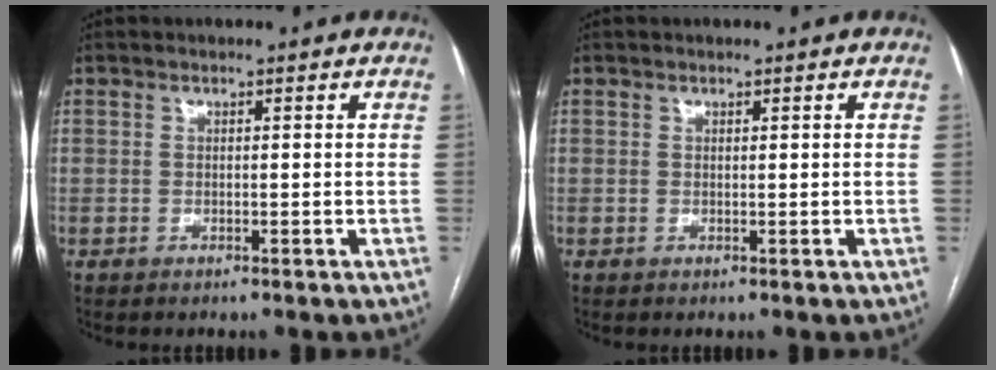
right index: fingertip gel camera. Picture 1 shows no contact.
{"total": 0.0}